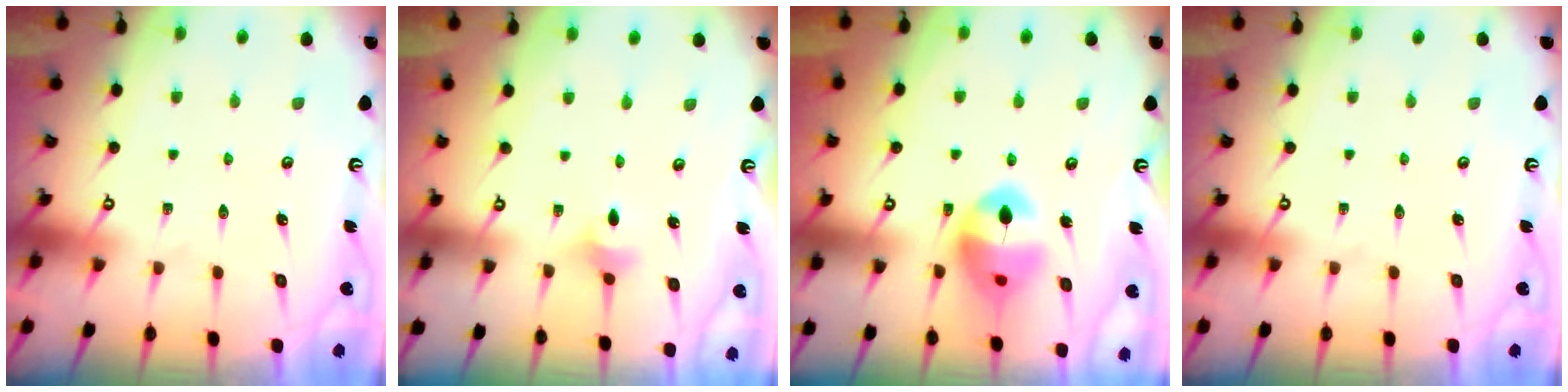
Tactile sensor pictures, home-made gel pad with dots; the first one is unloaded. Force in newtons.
{"total": 3.3, "press": 3.2, "slide": 0.8}
{"total": 13.7, "press": 13.6, "slide": 1.9}
{"total": 0.0}